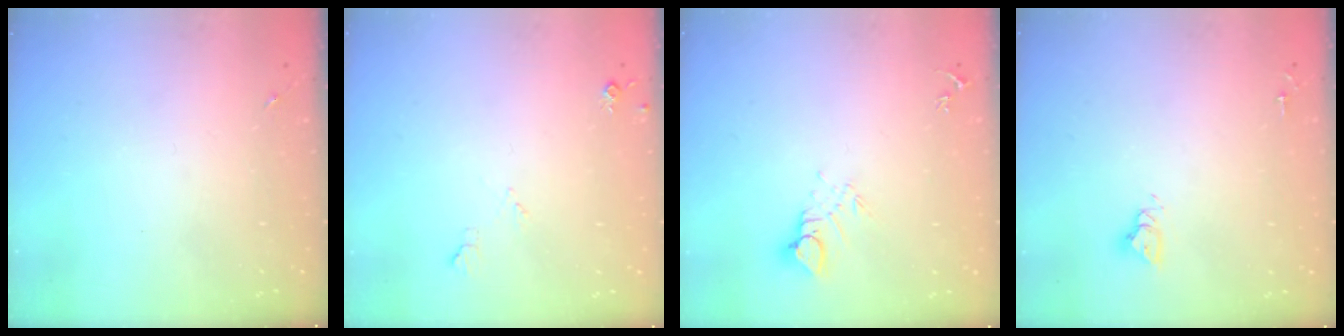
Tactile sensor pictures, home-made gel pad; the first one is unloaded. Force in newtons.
{"total": 5.1, "press": 5.1, "slide": 0.8}
{"total": 5.0, "press": 5.0, "slide": 0.3}
{"total": 4.8, "press": 4.7, "slide": 0.4}